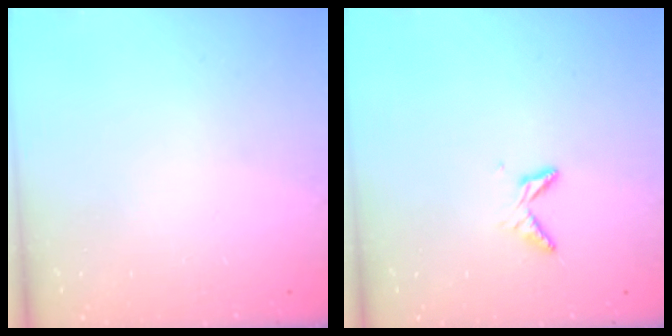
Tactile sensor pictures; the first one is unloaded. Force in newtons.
{"total": 5.6, "press": 5.5, "slide": 0.5}